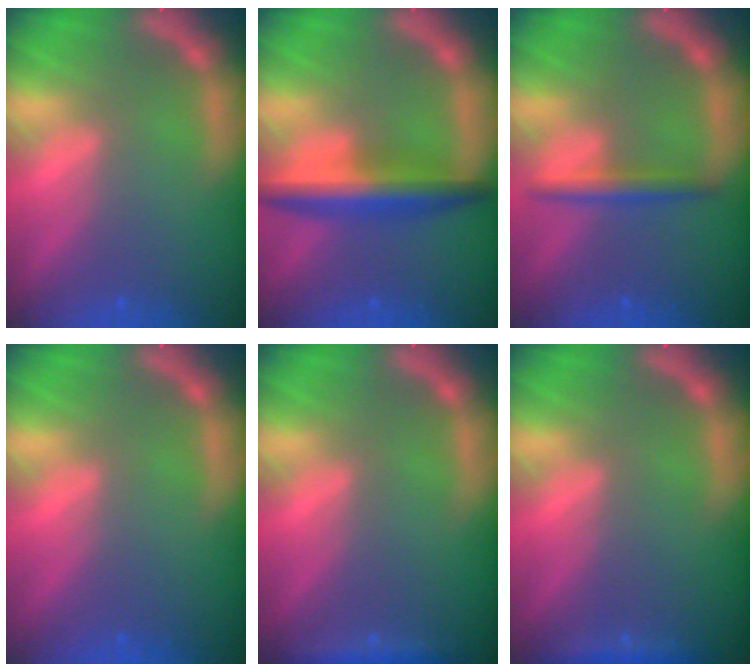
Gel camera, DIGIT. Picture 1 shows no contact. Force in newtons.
{"total": 5.5}
{"total": 2.5}
{"total": 0.0}
{"total": 1.9}
{"total": 1.4}